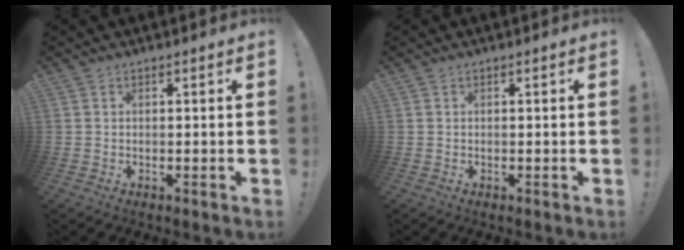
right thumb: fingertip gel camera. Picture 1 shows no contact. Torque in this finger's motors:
{"motor_torque": [0.00, 0.00, -0.13, 0.13, 0.00]}